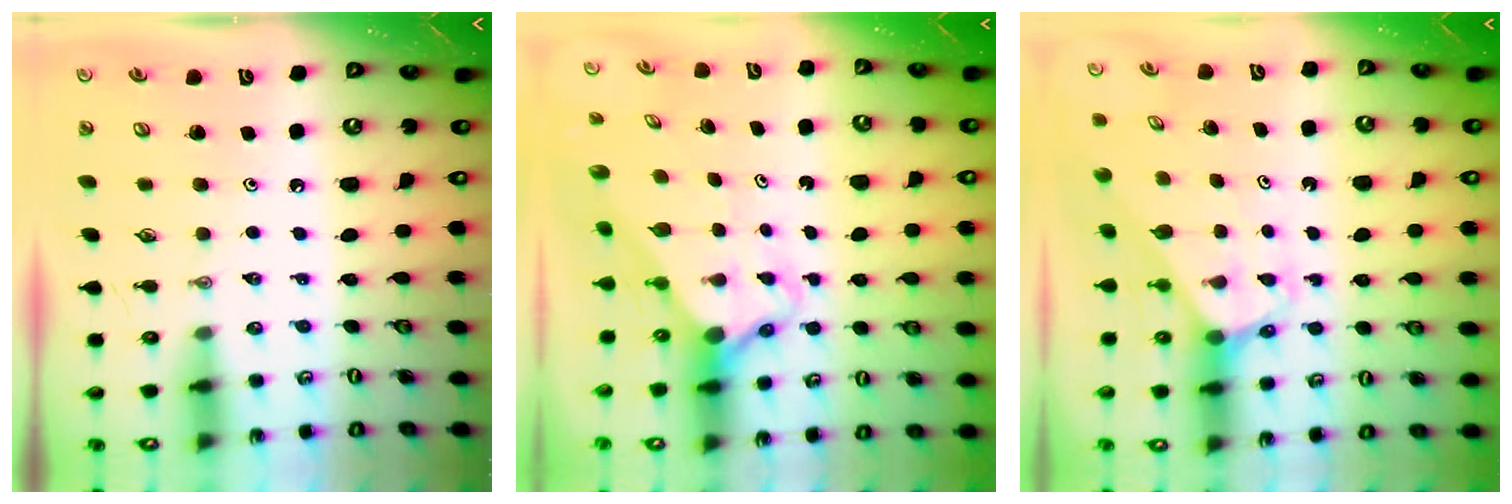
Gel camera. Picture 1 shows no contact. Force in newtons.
{"total": 2.8, "press": 2.8, "slide": 0.2}
{"total": 2.5, "press": 2.5, "slide": 0.1}